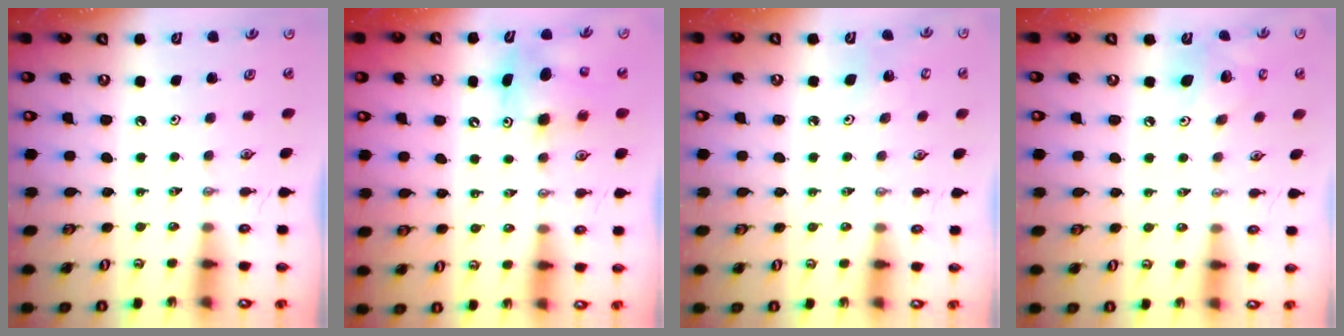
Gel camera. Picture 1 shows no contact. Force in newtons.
{"total": 8.8, "press": 8.7, "slide": 0.8}
{"total": 4.8, "press": 4.7, "slide": 0.9}
{"total": 11.7, "press": 11.6, "slide": 2.0}